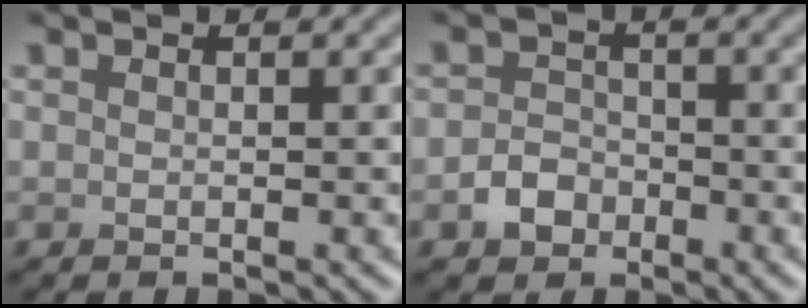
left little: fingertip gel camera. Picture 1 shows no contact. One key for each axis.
{"total": 2.4, "fx": -1.3, "fy": 1.8, "fz": 1.0, "tx": -0.012, "ty": 0.004, "tz": -0.028}